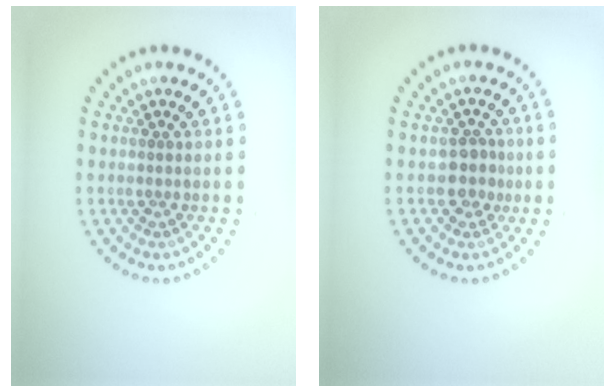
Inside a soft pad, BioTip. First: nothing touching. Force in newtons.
{"total": 2.2, "press": 1.9, "slide": 1.1}